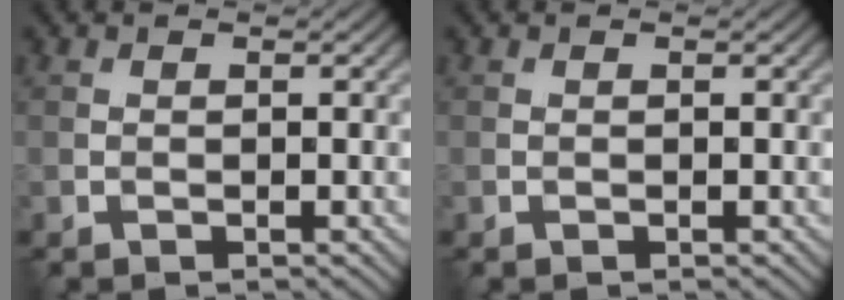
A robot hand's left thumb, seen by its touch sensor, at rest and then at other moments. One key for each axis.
{"total": 0.0}